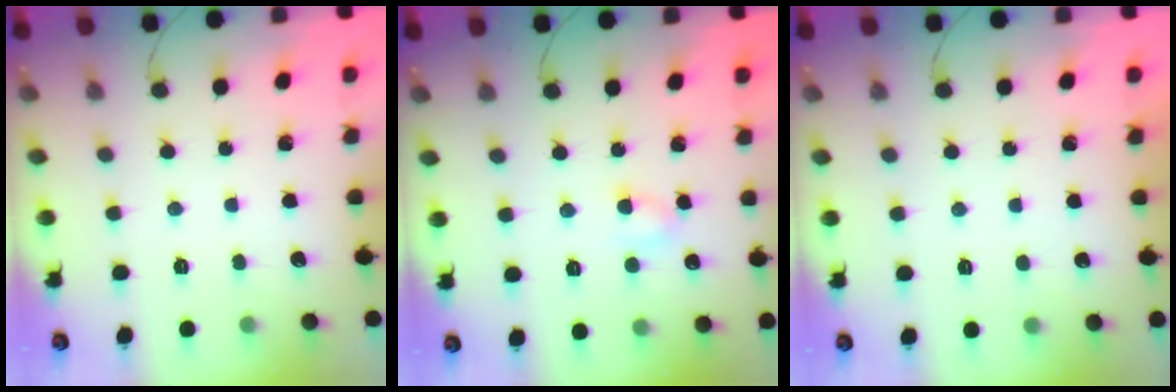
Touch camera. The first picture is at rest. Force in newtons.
{"total": 3.3, "press": 3.1, "slide": 1.1}
{"total": 1.0, "press": 0.9, "slide": 0.2}